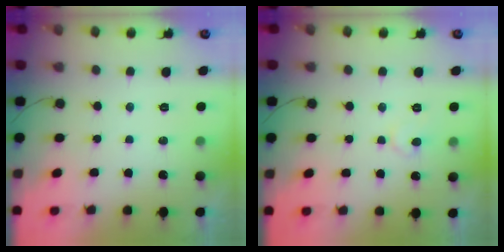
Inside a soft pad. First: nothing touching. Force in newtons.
{"total": 5.8, "press": 5.8, "slide": 0.5}